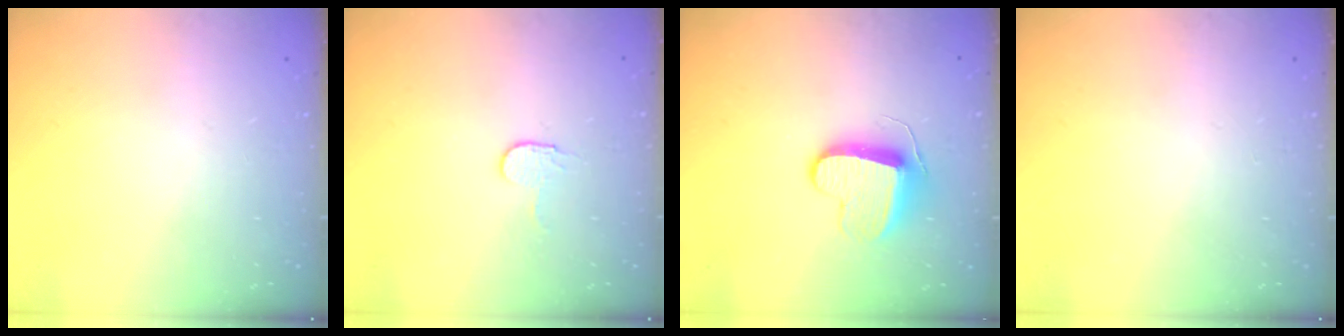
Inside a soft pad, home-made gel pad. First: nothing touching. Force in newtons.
{"total": 3.5, "press": 3.5, "slide": 0.2}
{"total": 9.7, "press": 9.7, "slide": 0.3}
{"total": 0.0}